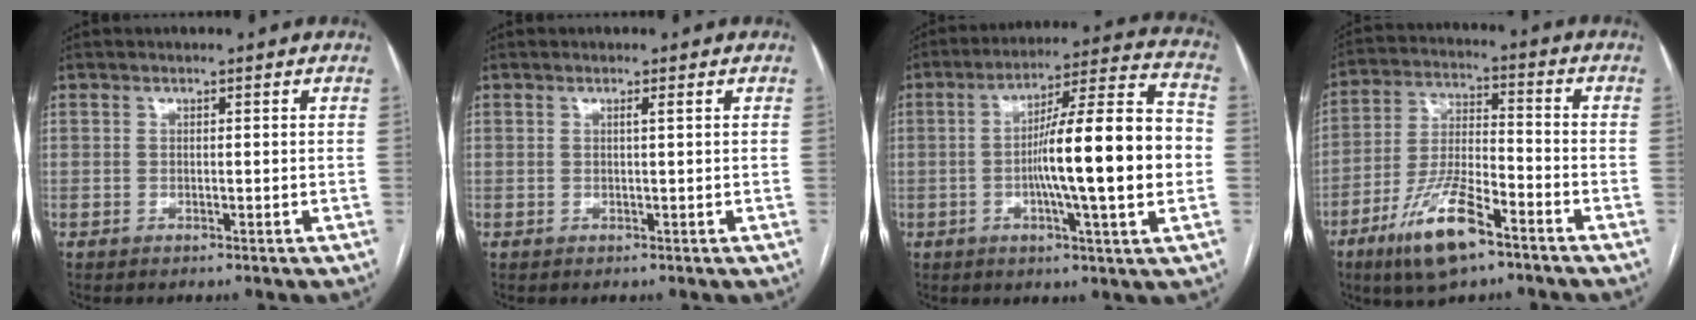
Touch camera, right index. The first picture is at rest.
{"total": 0.5, "force": [0.2, -0.2, 0.4], "torque": [-0.011, -0.002, 0.007]}
{"total": 18.2, "force": [-1.8, 0.7, 18.1], "torque": [-0.280, 0.014, -0.034]}
{"total": 12.7, "force": [-7.9, 3.3, 9.5], "torque": [-0.193, -0.011, -0.140]}